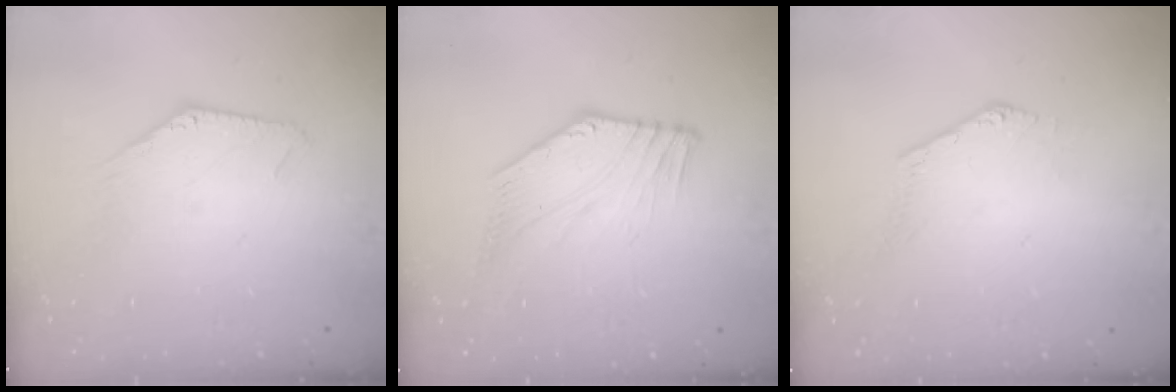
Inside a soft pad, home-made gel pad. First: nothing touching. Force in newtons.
{"total": 3.0, "press": 2.8, "slide": 1.0}
{"total": 0.8, "press": 0.8, "slide": 0.1}